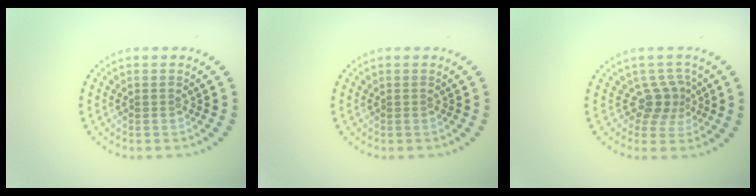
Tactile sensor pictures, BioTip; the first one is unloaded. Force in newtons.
{"total": 0.0}
{"total": 2.6, "press": 1.8, "slide": 1.8}